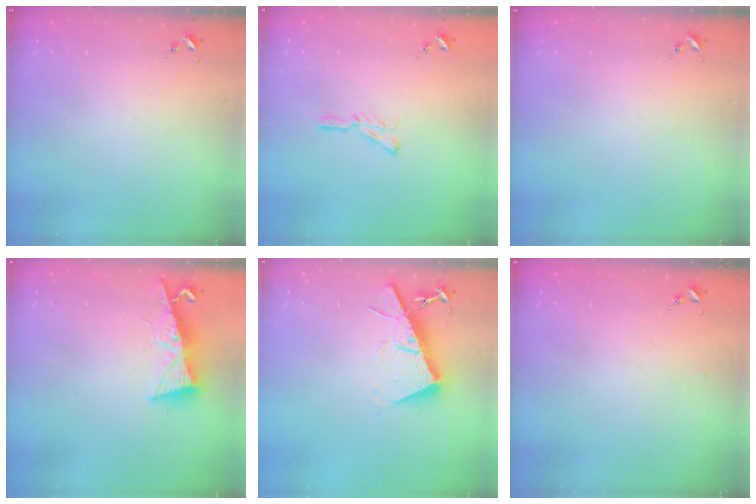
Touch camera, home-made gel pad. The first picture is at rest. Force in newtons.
{"total": 4.7, "press": 4.6, "slide": 0.6}
{"total": 0.0}
{"total": 9.0, "press": 9.0, "slide": 1.1}
{"total": 14.6, "press": 14.6, "slide": 0.4}
{"total": 2.5, "press": 2.5, "slide": 0.2}